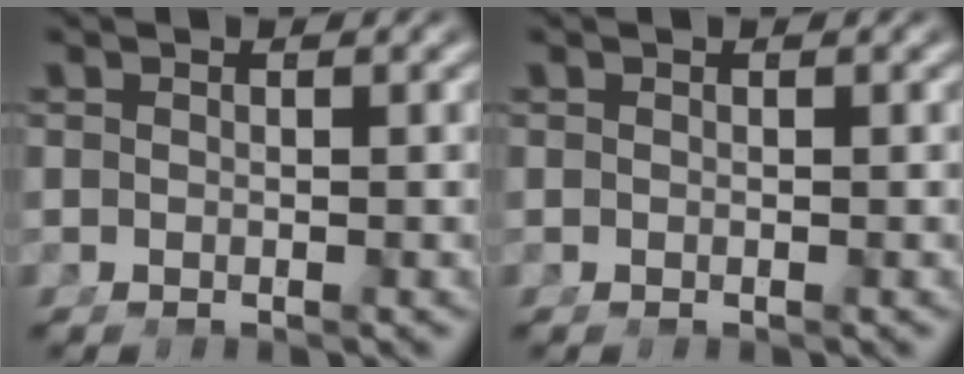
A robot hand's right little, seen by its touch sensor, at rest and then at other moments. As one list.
[{"total": 0.0}]